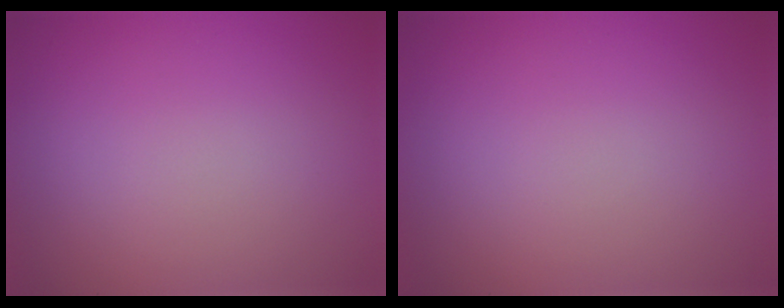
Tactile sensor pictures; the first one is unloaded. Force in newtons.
{"total": 0.0}